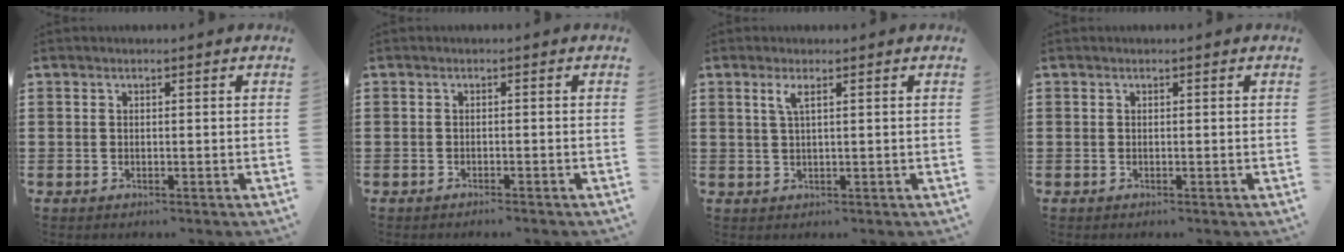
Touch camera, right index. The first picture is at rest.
{"total": 0.9, "force": [-0.8, 0.0, 0.2], "torque": [-0.006, -0.001, -0.017]}
{"total": 2.1, "force": [0.9, 0.1, 1.8], "torque": [-0.039, 0.002, 0.014]}
{"total": 0.0}